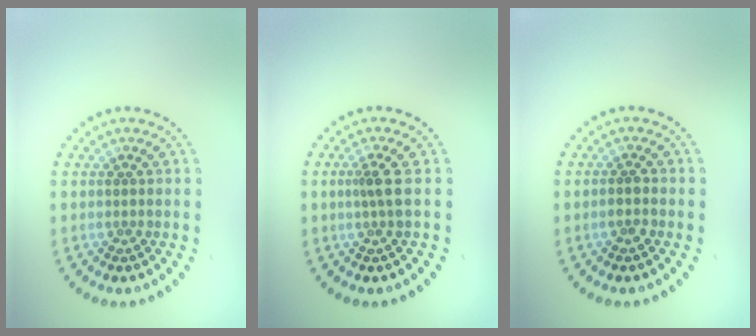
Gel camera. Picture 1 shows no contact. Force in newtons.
{"total": 1.7, "press": 1.2, "slide": 1.2}
{"total": 1.1, "press": 1.0, "slide": 0.5}